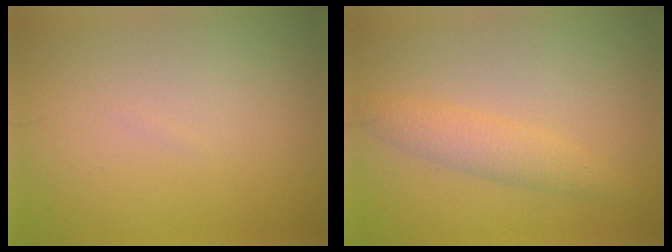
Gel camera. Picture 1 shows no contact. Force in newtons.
{"total": 2.5, "press": 2.5, "slide": 0.1}